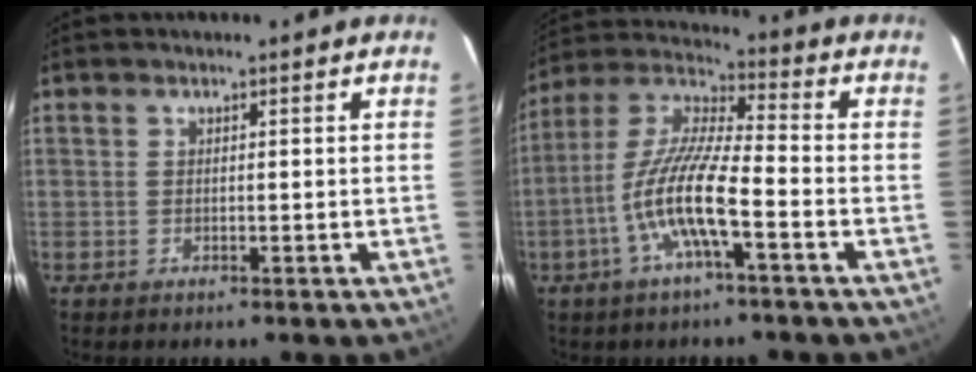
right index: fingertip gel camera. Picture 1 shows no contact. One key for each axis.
{"total": 12.4, "fx": -4.8, "fy": 1.8, "fz": 11.3, "tx": -0.232, "ty": 0.001, "tz": -0.097}